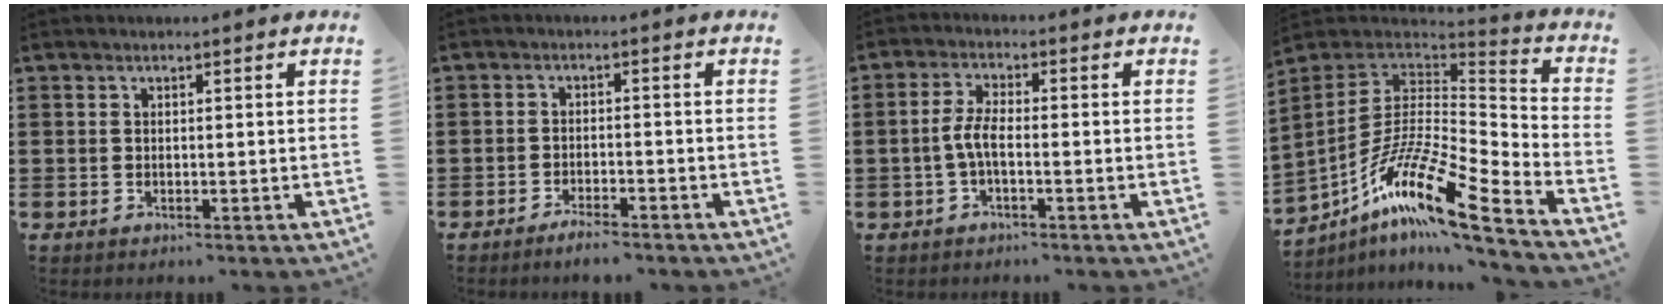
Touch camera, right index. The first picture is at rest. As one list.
[{"total": 2.3, "force": [-2.1, 0.2, 0.8], "torque": [-0.016, 0.004, -0.041]}, {"total": 4.0, "force": [-1.1, 1.2, 3.7], "torque": [-0.094, -0.005, -0.030]}, {"total": 15.6, "force": [-9.7, 3.1, 11.8], "torque": [-0.239, 0.002, -0.187]}]